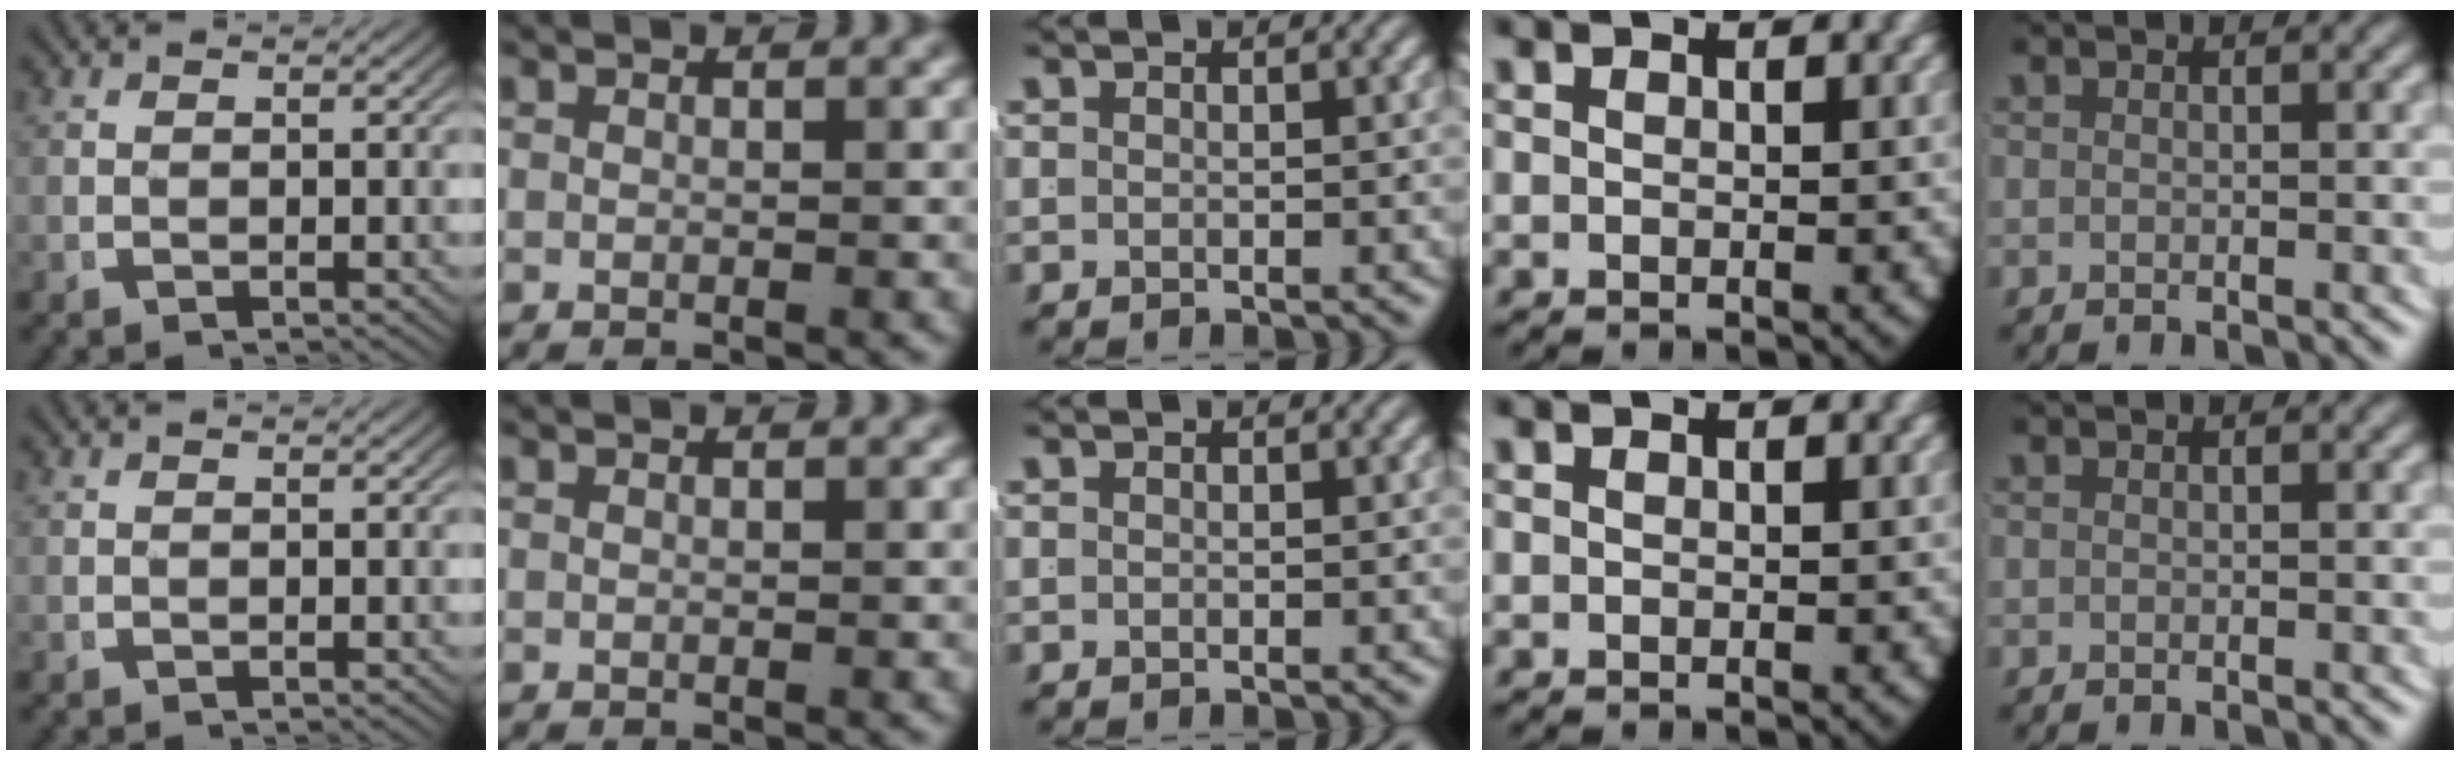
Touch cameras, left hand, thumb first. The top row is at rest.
{}